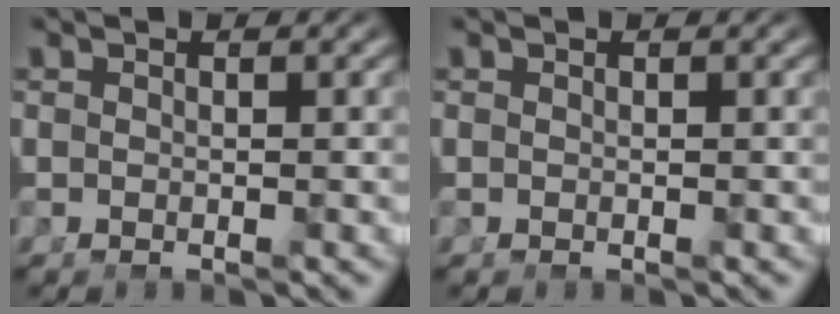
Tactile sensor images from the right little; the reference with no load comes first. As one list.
[{"total": 0.0}]